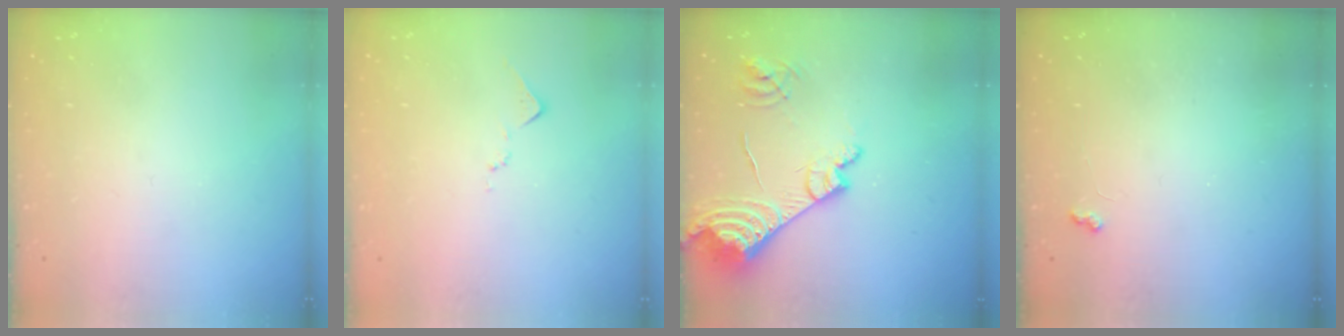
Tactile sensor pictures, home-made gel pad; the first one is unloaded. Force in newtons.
{"total": 7.1, "press": 7.1, "slide": 0.3}
{"total": 17.6, "press": 17.5, "slide": 1.8}
{"total": 2.9, "press": 2.8, "slide": 0.5}